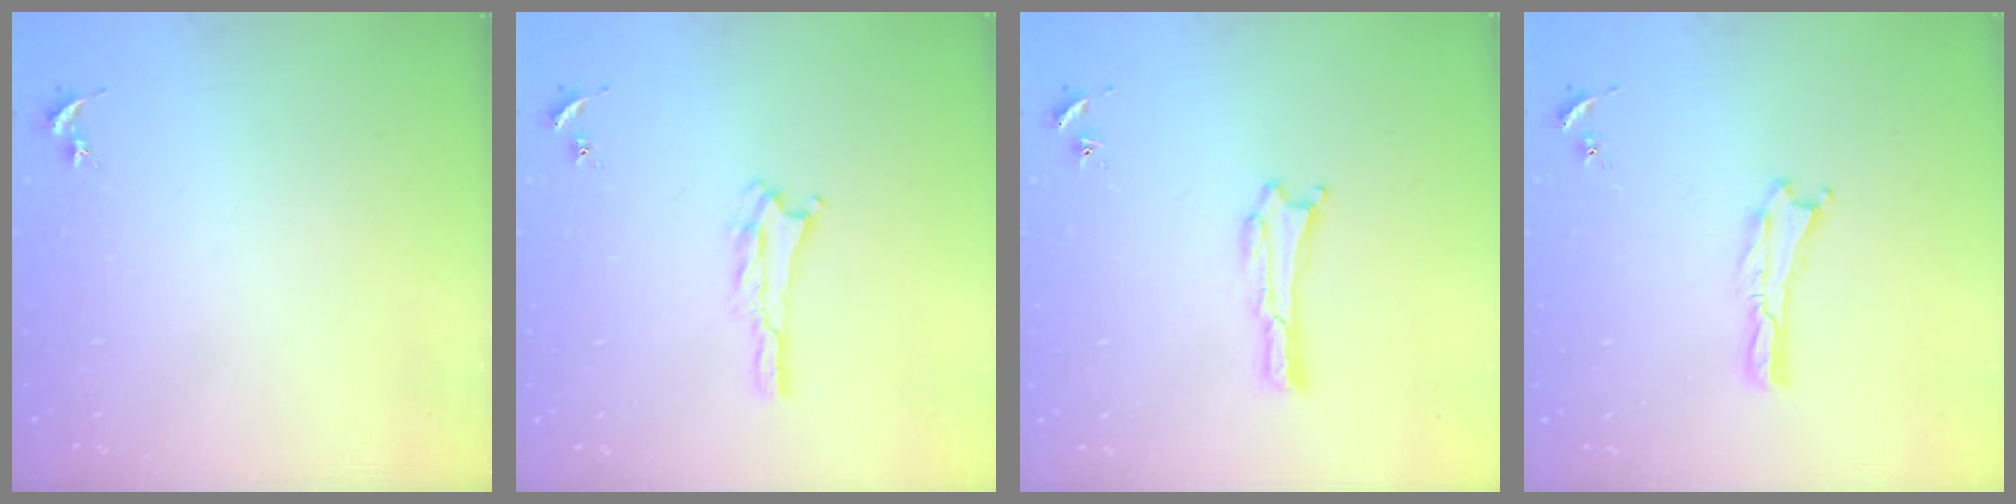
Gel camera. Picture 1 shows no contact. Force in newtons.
{"total": 2.1, "press": 2.1, "slide": 0.3}
{"total": 0.0}
{"total": 0.0}